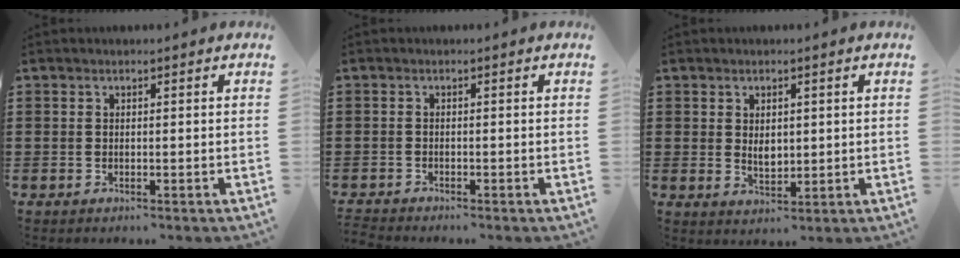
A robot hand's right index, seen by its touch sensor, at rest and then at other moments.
{"total": 1.3, "force": [-1.3, -0.1, -0.1], "torque": [-0.001, 0.000, -0.028]}
{"total": 2.8, "force": [0.4, 1.6, 2.2], "torque": [-0.038, 0.003, 0.005]}